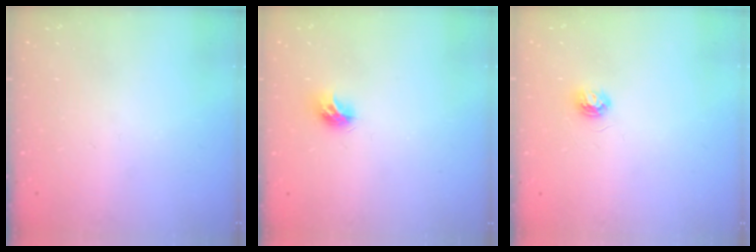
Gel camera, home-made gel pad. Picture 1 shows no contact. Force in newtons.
{"total": 7.5, "press": 7.5, "slide": 0.1}
{"total": 3.8, "press": 3.8, "slide": 0.4}